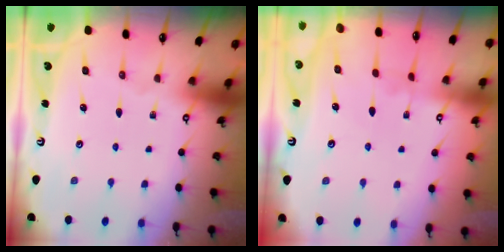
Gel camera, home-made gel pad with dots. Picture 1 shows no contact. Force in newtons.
{"total": 3.5, "press": 3.5, "slide": 0.1}